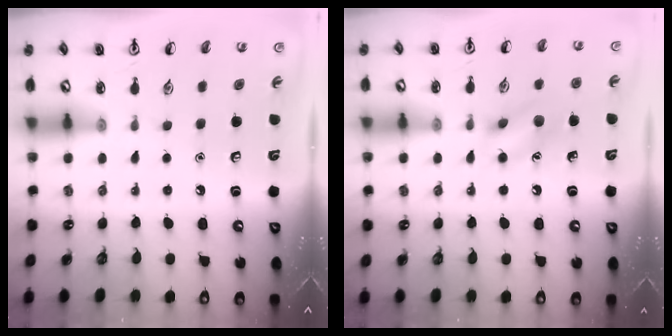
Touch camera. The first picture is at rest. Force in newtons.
{"total": 9.3, "press": 9.2, "slide": 1.4}